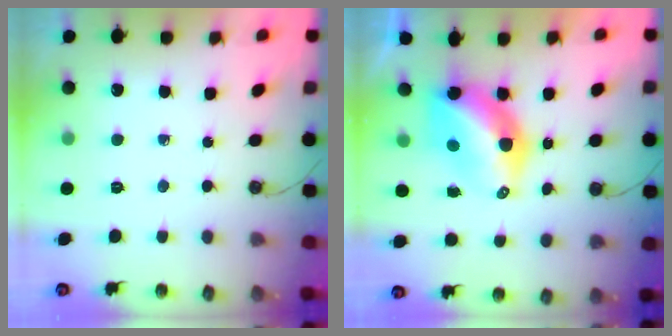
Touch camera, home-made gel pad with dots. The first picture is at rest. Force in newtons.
{"total": 10.0, "press": 9.9, "slide": 0.9}